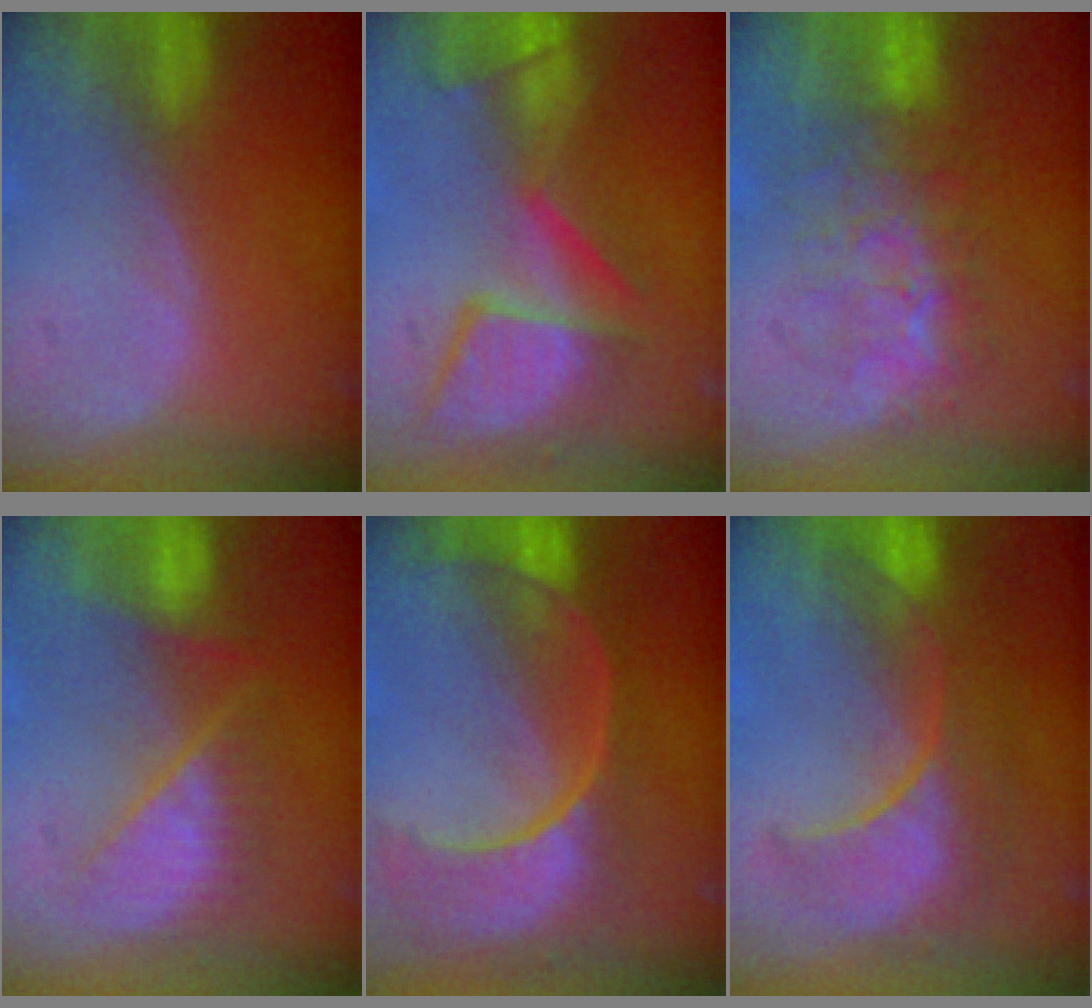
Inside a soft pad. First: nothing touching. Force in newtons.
{"total": 10.2, "press": 9.8, "slide": 2.9}
{"total": 8.0, "press": 7.8, "slide": 1.5}
{"total": 7.3, "press": 7.2, "slide": 0.6}
{"total": 11.1, "press": 9.4, "slide": 6.0}
{"total": 9.9, "press": 9.3, "slide": 3.5}